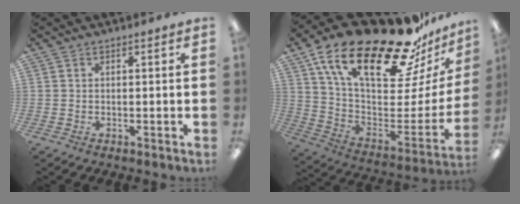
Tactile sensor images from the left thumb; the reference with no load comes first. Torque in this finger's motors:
{"motor_torque": [2.50, 2.51, 1.40, -1.37, 0.45]}